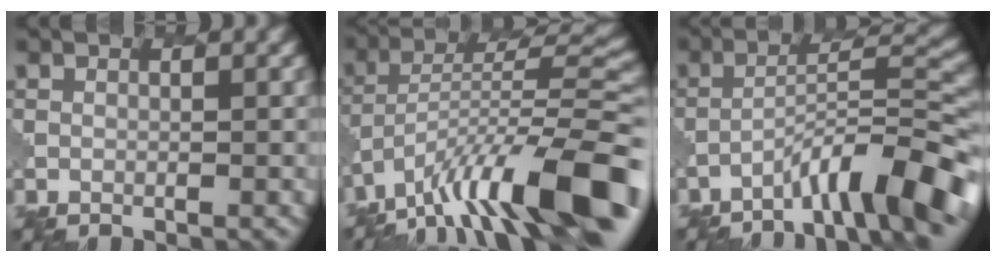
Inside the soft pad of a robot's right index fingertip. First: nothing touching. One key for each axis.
{"total": 14.3, "fx": -8.5, "fy": 4.0, "fz": 10.7, "tx": -0.174, "ty": 0.021, "tz": -0.145}
{"total": 8.9, "fx": -5.8, "fy": 1.3, "fz": 6.7, "tx": -0.097, "ty": 0.016, "tz": -0.090}